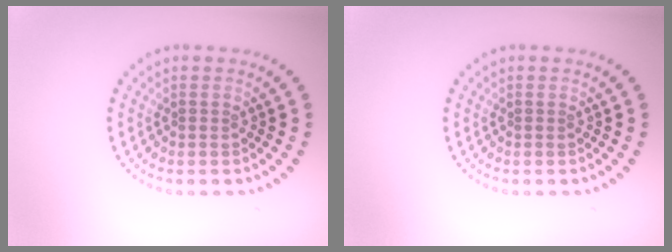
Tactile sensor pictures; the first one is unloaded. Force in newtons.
{"total": 0.0}